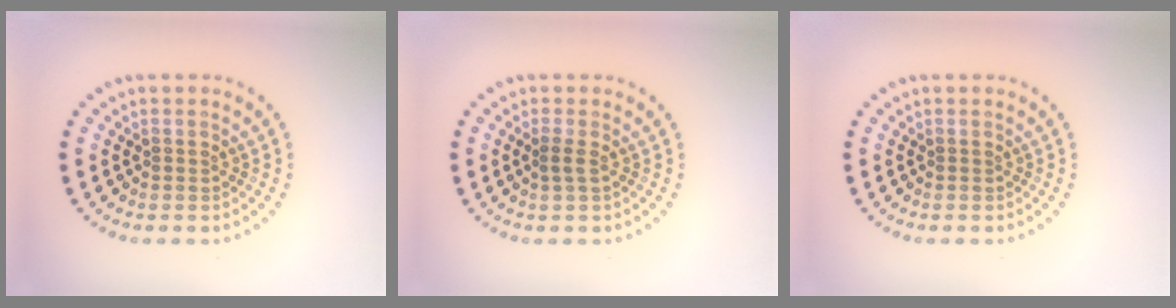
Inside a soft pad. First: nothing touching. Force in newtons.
{"total": 0.8, "press": 0.7, "slide": 0.3}
{"total": 0.0}